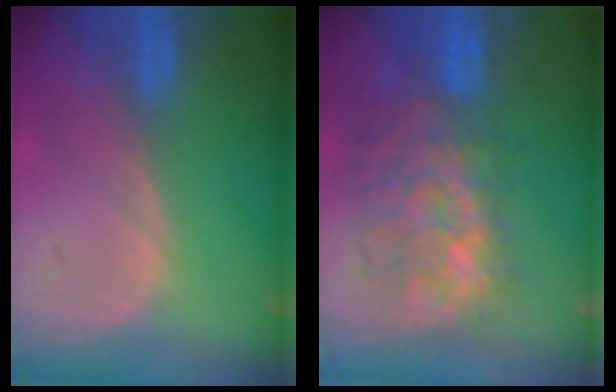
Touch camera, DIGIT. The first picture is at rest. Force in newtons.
{"total": 10.5, "press": 9.9, "slide": 3.4}